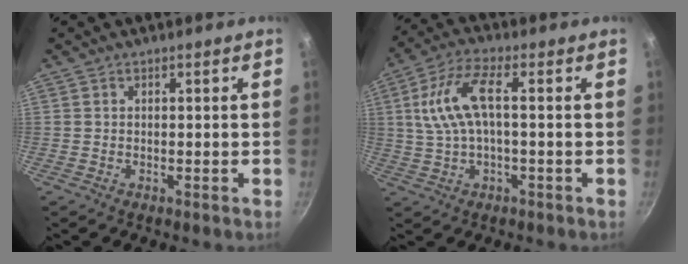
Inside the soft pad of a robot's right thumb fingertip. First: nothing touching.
{"total": 10.0, "force": [0.6, 3.7, 9.2], "torque": [-0.196, 0.019, 0.011]}